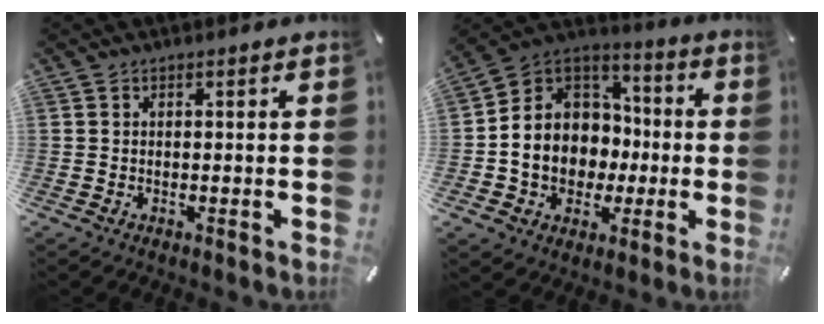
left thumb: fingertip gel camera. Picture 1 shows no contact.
{"total": 12.8, "force": [-2.3, 11.6, 4.8], "torque": [-0.119, -0.002, -0.033]}